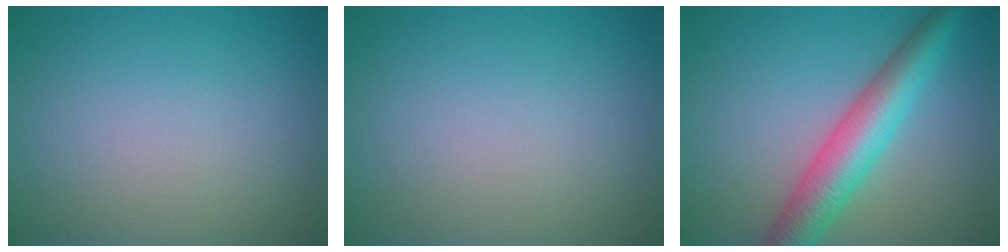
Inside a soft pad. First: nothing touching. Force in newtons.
{"total": 0.0}
{"total": 6.4, "press": 6.4, "slide": 0.1}